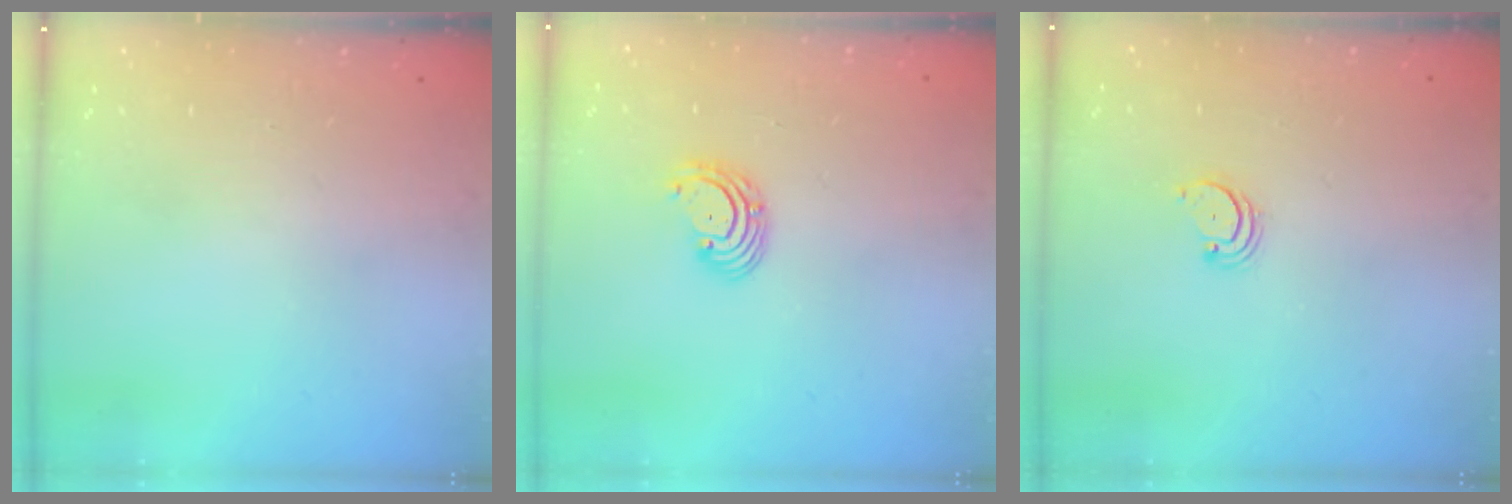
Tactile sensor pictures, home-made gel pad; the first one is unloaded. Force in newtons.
{"total": 2.7, "press": 2.7, "slide": 0.3}
{"total": 2.2, "press": 2.2, "slide": 0.2}